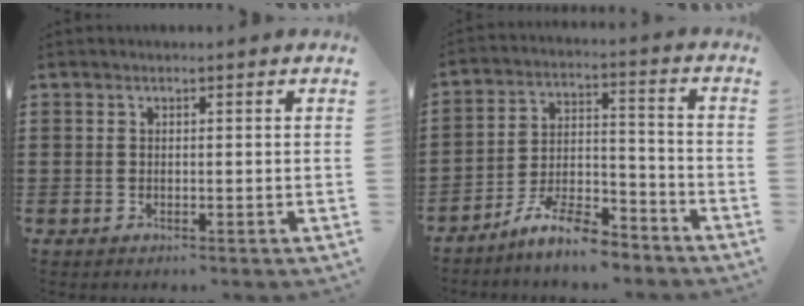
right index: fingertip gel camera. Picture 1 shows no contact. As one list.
[{"total": 9.0, "force": [-7.9, 1.5, 3.9], "torque": [-0.071, 0.022, -0.150]}]